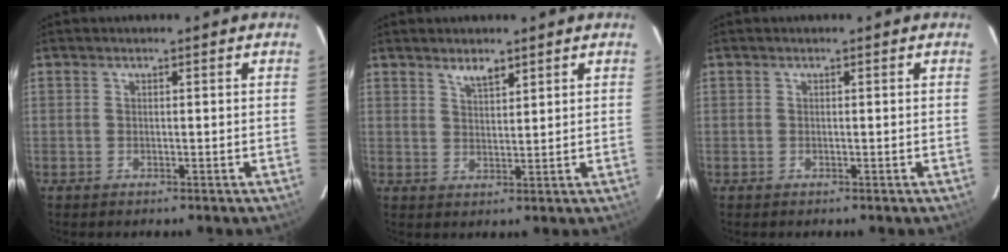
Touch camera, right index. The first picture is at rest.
{"total": 3.1, "force": [2.4, 1.0, 1.7], "torque": [-0.029, 0.002, 0.043]}
{"total": 0.0}